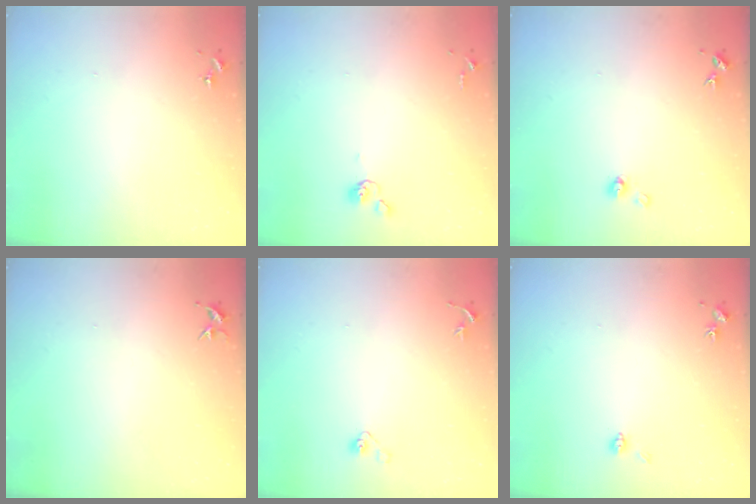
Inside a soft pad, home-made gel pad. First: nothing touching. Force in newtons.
{"total": 3.8, "press": 3.7, "slide": 0.8}
{"total": 4.9, "press": 4.9, "slide": 0.5}
{"total": 3.7, "press": 3.7, "slide": 0.4}
{"total": 4.1, "press": 3.7, "slide": 1.7}
{"total": 4.6, "press": 4.4, "slide": 1.2}